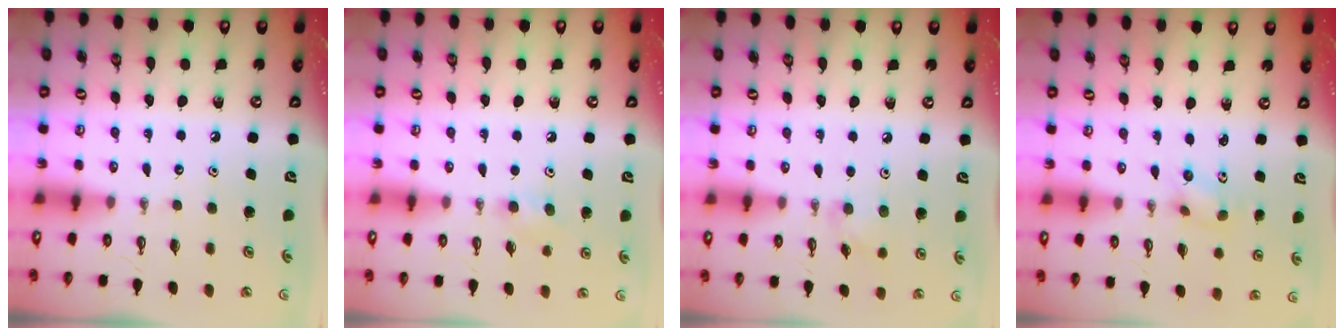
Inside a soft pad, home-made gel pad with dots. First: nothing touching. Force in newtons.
{"total": 5.2, "press": 4.5, "slide": 2.5}
{"total": 5.7, "press": 5.7, "slide": 0.8}
{"total": 3.4, "press": 3.2, "slide": 1.1}